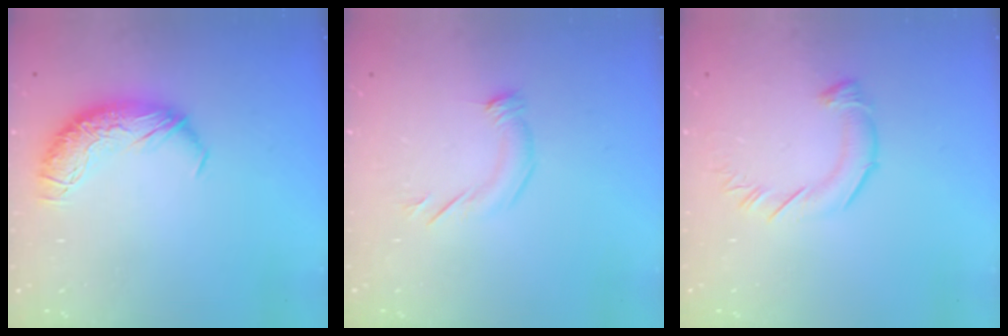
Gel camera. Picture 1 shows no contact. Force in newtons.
{"total": 5.5, "press": 5.5, "slide": 0.5}
{"total": 3.0, "press": 3.0, "slide": 0.2}